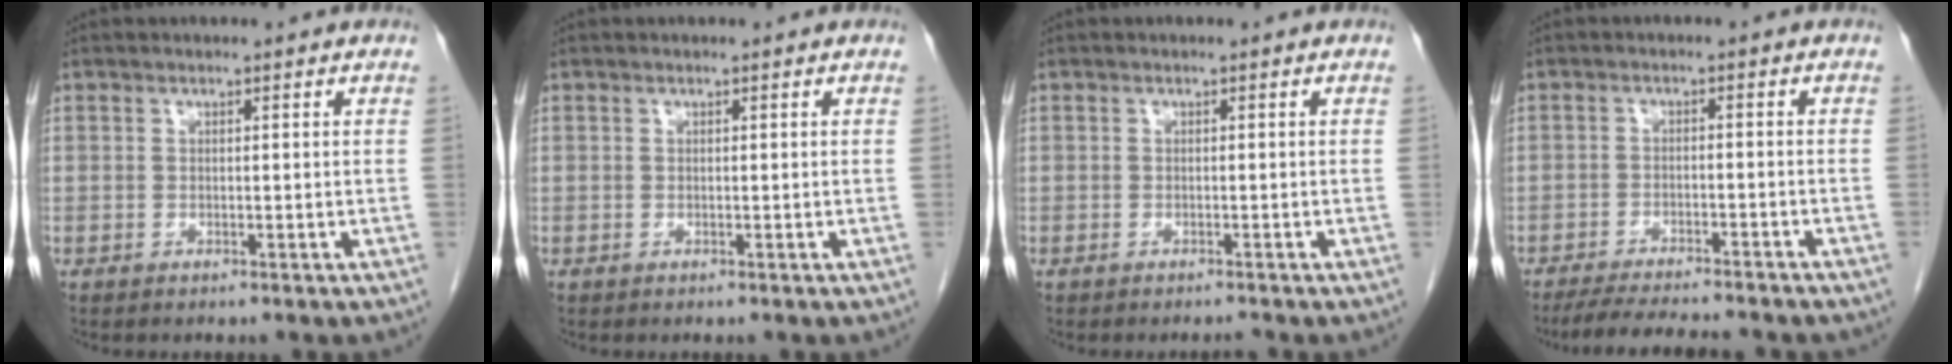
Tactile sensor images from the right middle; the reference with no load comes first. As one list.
[{"total": 0.0}, {"total": 0.7, "force": [-0.6, 0.0, 0.2], "torque": [-0.007, -0.002, -0.008]}, {"total": 12.4, "force": [-10.9, 1.8, 5.6], "torque": [-0.080, -0.013, -0.150]}]